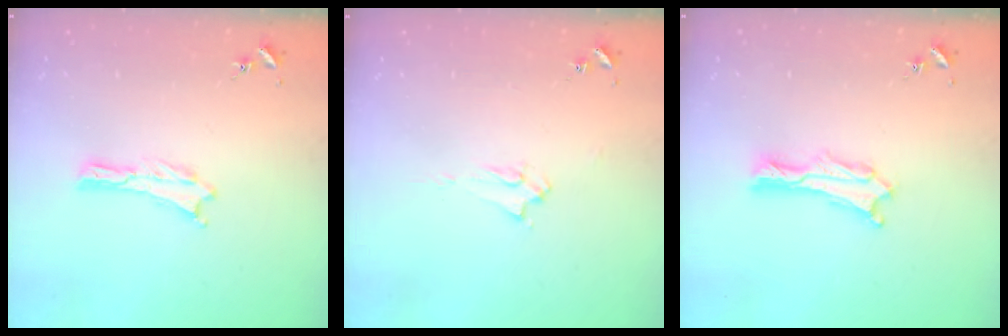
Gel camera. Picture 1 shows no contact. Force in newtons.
{"total": 1.9, "press": 1.9, "slide": 0.3}
{"total": 1.1, "press": 1.1, "slide": 0.2}